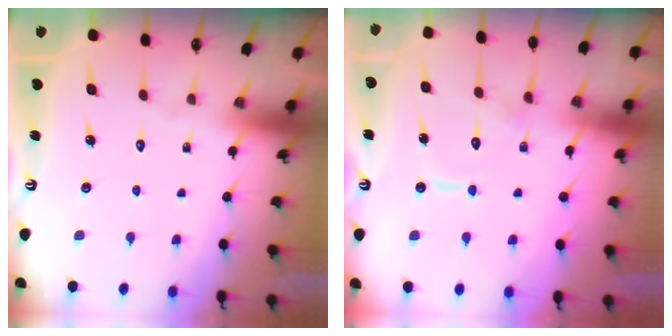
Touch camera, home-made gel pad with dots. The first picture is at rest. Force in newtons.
{"total": 10.4, "press": 10.4, "slide": 1.0}